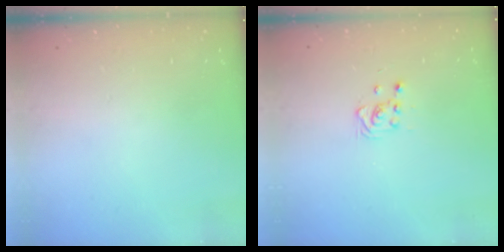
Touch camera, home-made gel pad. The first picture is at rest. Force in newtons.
{"total": 3.7, "press": 3.6, "slide": 0.5}